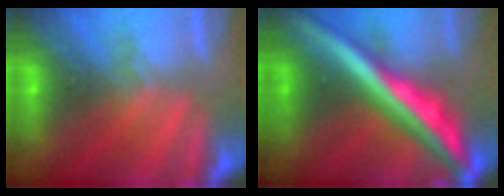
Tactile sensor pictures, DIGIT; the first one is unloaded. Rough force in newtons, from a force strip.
{"total": 6.8}